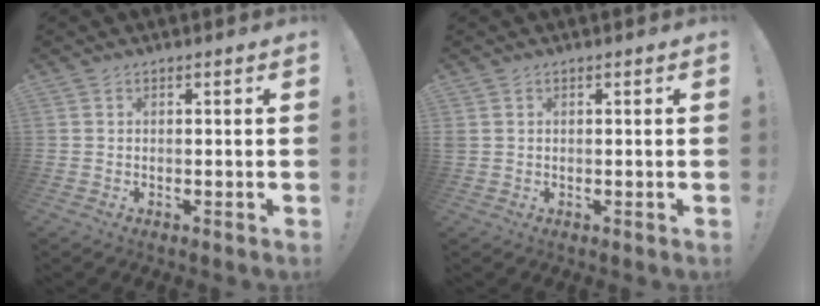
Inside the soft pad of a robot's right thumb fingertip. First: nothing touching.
{"total": 0.9, "force": [0.3, 0.8, 0.3], "torque": [-0.014, 0.006, 0.008]}